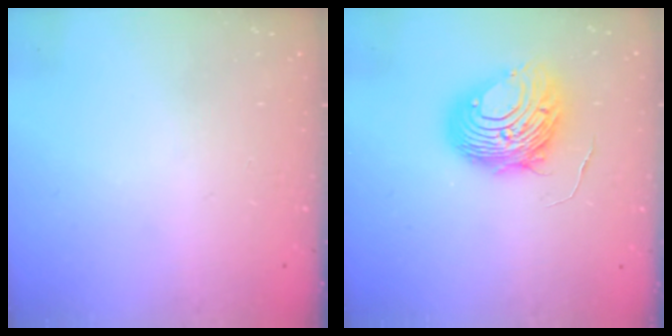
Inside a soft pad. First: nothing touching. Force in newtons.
{"total": 11.0, "press": 11.0, "slide": 0.8}